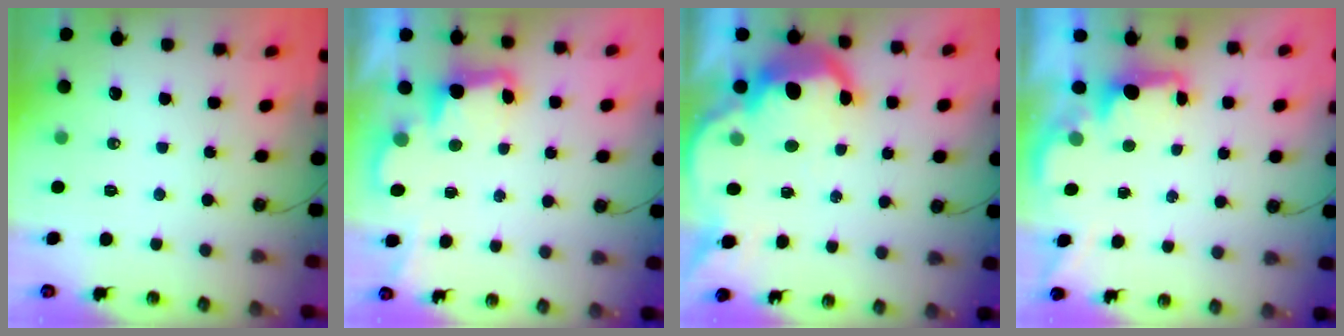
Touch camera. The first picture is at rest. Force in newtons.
{"total": 3.3, "press": 3.3, "slide": 0.6}
{"total": 13.7, "press": 13.6, "slide": 0.7}
{"total": 1.8, "press": 1.6, "slide": 0.8}